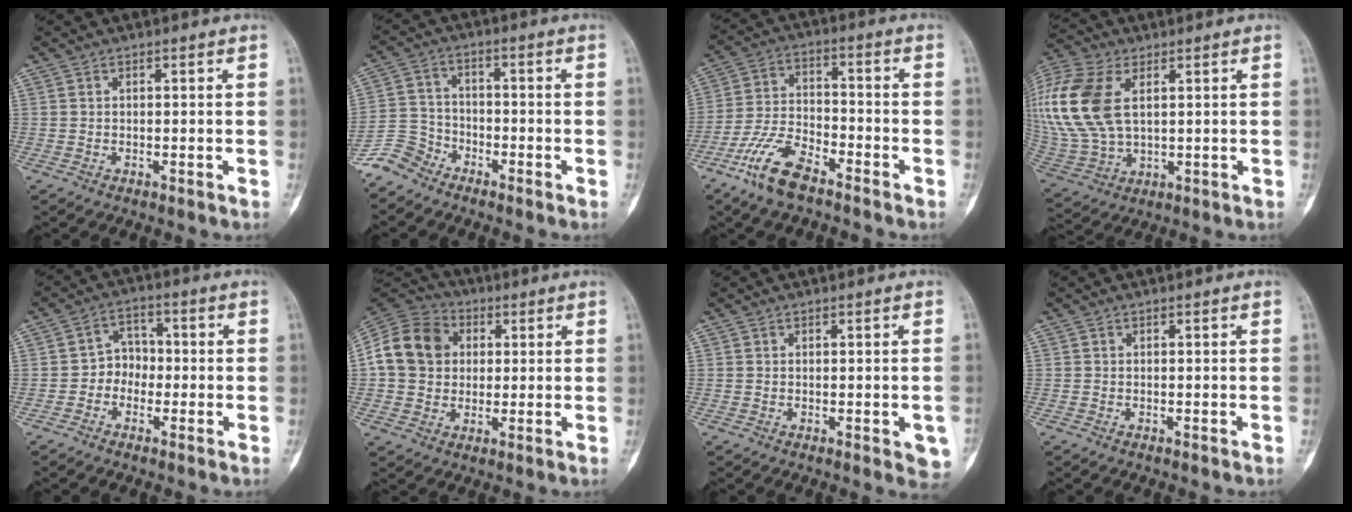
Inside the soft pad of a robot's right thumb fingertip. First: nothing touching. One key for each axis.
{"total": 5.9, "fx": -5.0, "fy": 3.1, "fz": 0.1, "tx": 0.007, "ty": 0.028, "tz": -0.117}
{"total": 10.6, "fx": -7.3, "fy": 4.0, "fz": 6.5, "tx": -0.143, "ty": 0.038, "tz": -0.148}
{"total": 22.6, "fx": 6.0, "fy": 13.8, "fz": 16.8, "tx": -0.418, "ty": 0.005, "tz": 0.122}
{"total": 4.9, "fx": -1.3, "fy": 4.2, "fz": 2.1, "tx": 0.001, "ty": 0.022, "tz": -0.038}
{"total": 14.4, "fx": 2.1, "fy": 12.1, "fz": 7.5, "tx": -0.130, "ty": 0.022, "tz": 0.031}
{"total": 4.1, "fx": -1.3, "fy": 1.5, "fz": 3.6, "tx": -0.022, "ty": -0.004, "tz": -0.014}
{"total": 0.0}